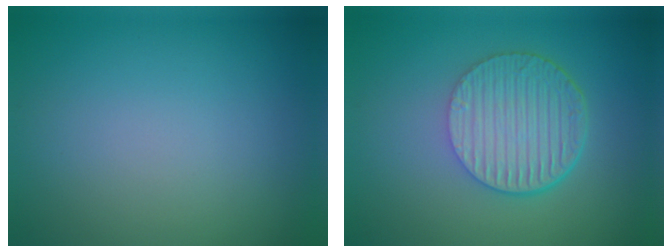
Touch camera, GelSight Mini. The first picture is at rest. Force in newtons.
{"total": 6.7, "press": 4.4, "slide": 5.0}